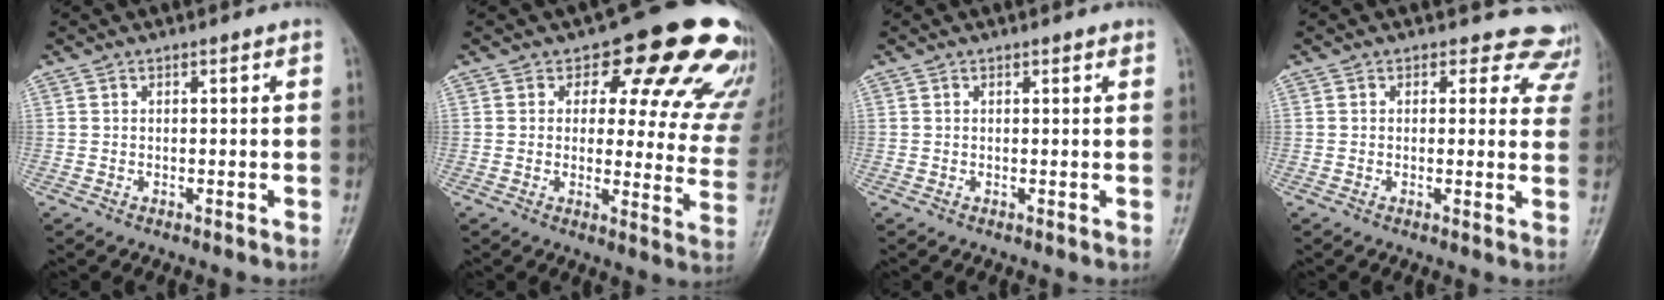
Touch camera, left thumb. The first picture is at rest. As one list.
[{"total": 19.1, "force": [12.8, 8.9, 11.0], "torque": [-0.071, -0.064, 0.131]}, {"total": 0.9, "force": [0.5, 0.4, 0.5], "torque": [-0.006, -0.002, 0.004]}, {"total": 7.9, "force": [6.5, 4.4, 0.6], "torque": [0.051, -0.024, 0.036]}]